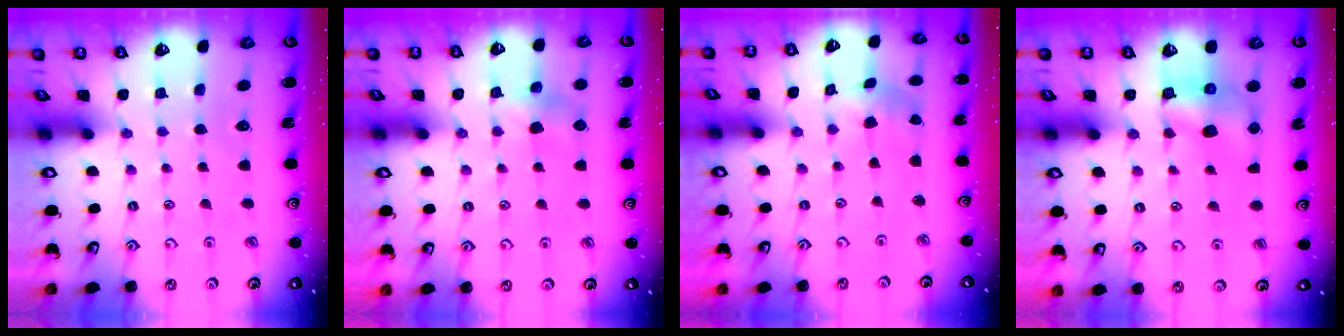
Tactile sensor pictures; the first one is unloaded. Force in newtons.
{"total": 6.3, "press": 6.3, "slide": 0.7}
{"total": 1.5, "press": 1.5, "slide": 0.2}
{"total": 6.7, "press": 6.7, "slide": 0.9}